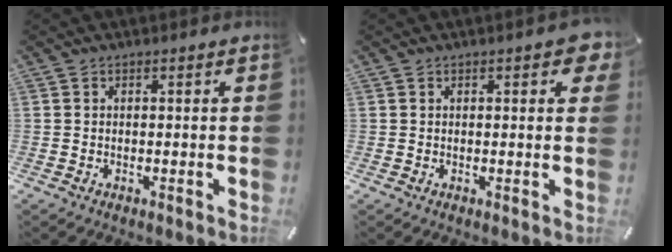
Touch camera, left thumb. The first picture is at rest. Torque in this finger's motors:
{"motor_torque": [0.32, 0.01, 0.48, 0.22, 0.03]}